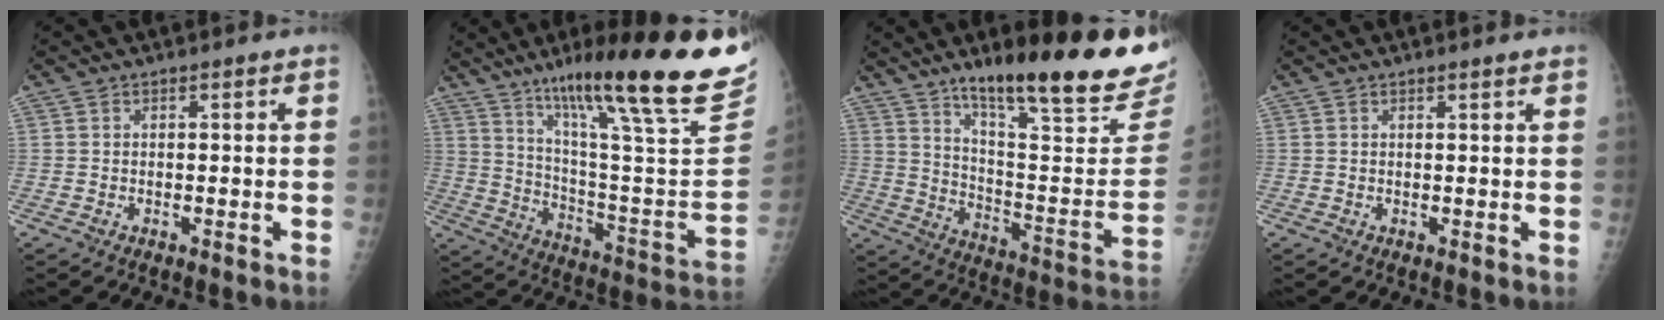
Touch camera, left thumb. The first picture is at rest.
{"total": 30.8, "force": [21.2, 4.1, 21.9], "torque": [-0.311, -0.094, 0.320]}
{"total": 26.1, "force": [18.6, 4.3, 17.8], "torque": [-0.238, -0.102, 0.285]}
{"total": 1.3, "force": [1.1, -0.1, 0.7], "torque": [-0.006, 0.000, 0.016]}